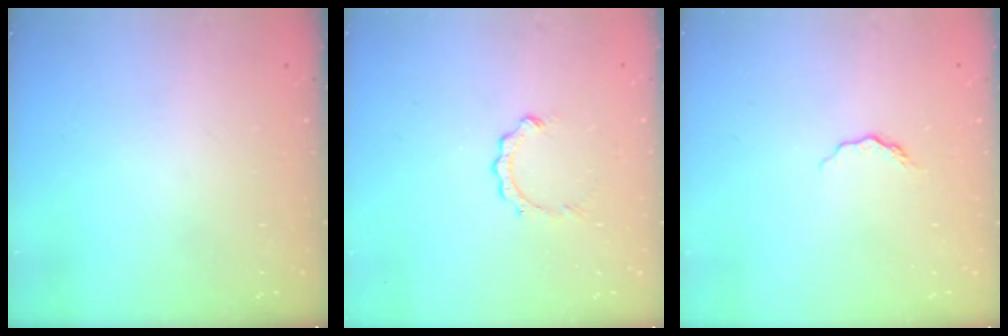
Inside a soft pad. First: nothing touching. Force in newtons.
{"total": 2.4, "press": 2.4, "slide": 0.3}
{"total": 4.4, "press": 4.4, "slide": 0.4}